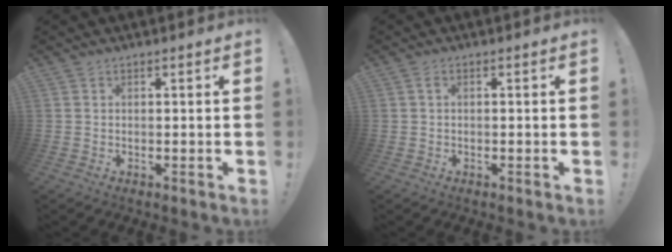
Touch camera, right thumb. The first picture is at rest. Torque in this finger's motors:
{"motor_torque": [0.08, -0.07, 0.10, -0.11, 0.01]}